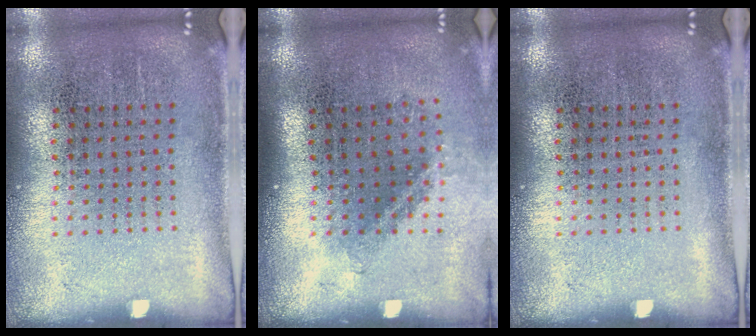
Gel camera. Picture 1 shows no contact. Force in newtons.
{"total": 1.5, "press": 1.0, "slide": 1.0}
{"total": 0.0}